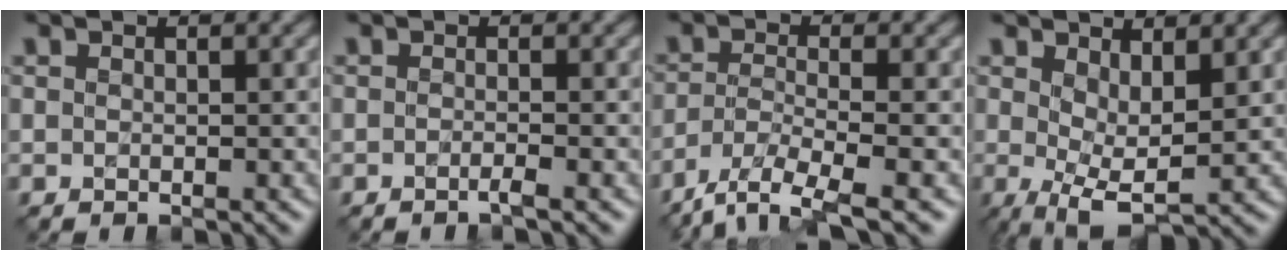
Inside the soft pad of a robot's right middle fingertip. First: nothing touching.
{"total": 1.0, "force": [-0.6, 0.0, 0.9], "torque": [-0.013, -0.003, -0.015]}
{"total": 5.8, "force": [-4.2, 1.2, 3.7], "torque": [-0.076, -0.012, -0.086]}
{"total": 4.9, "force": [0.8, 1.9, 4.4], "torque": [-0.086, -0.010, 0.017]}